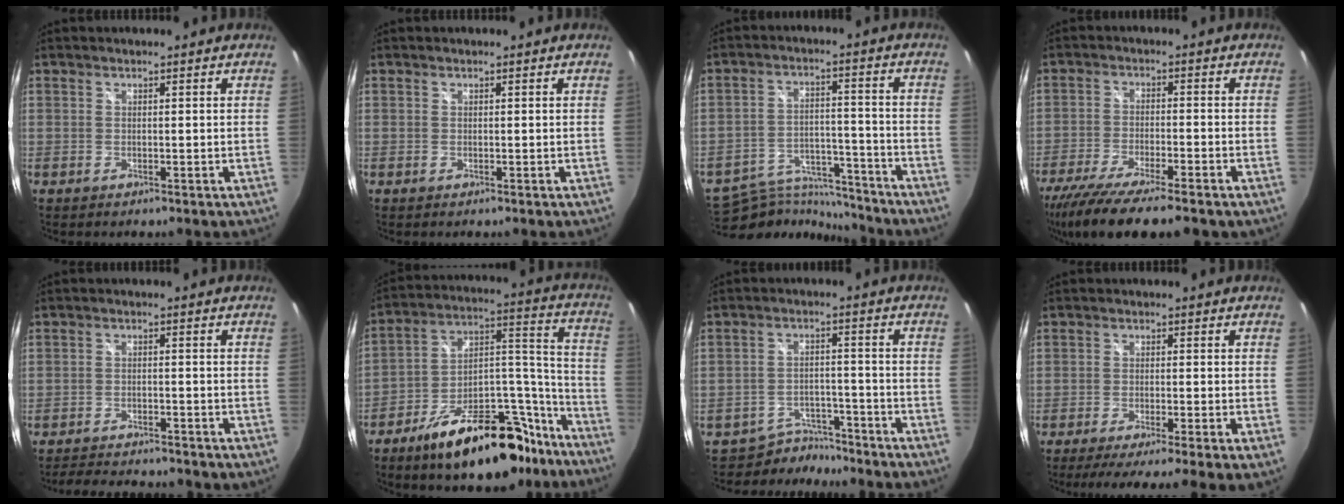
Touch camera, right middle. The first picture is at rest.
{"total": 0.0}
{"total": 12.4, "force": [-11.3, 3.6, 3.6], "torque": [-0.079, 0.002, -0.173]}
{"total": 14.9, "force": [-12.0, 2.1, 8.5], "torque": [-0.173, -0.044, -0.201]}
{"total": 9.0, "force": [-8.1, 2.1, 3.5], "torque": [-0.080, -0.012, -0.120]}
{"total": 24.3, "force": [-17.3, 10.5, 13.3], "torque": [-0.179, 0.059, -0.245]}
{"total": 6.4, "force": [-6.0, 2.3, -0.4], "torque": [-0.005, 0.016, -0.095]}
{"total": 7.6, "force": [-5.4, -1.2, 5.2], "torque": [-0.094, -0.035, -0.086]}